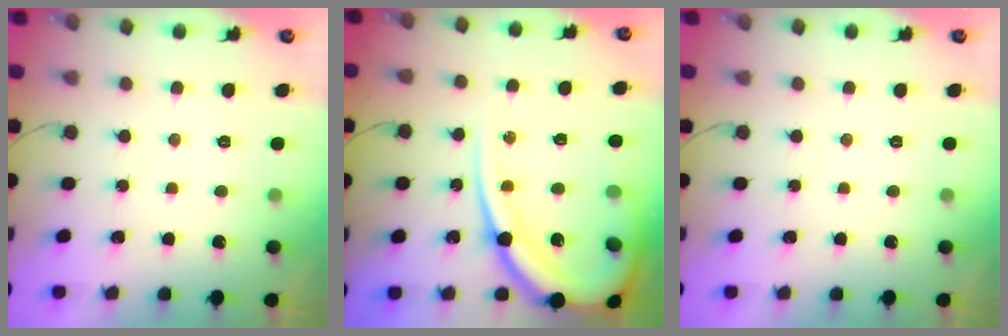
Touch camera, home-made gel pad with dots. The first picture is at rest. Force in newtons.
{"total": 20.2, "press": 20.1, "slide": 2.3}
{"total": 0.0}